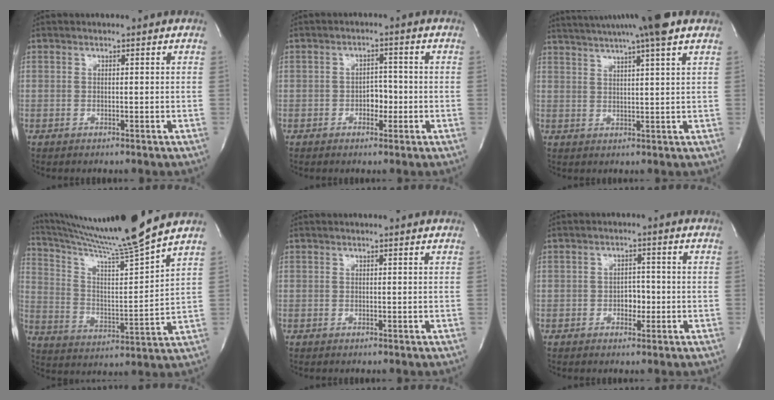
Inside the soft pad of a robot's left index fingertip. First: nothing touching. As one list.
[{"total": 2.9, "force": [-1.0, 1.8, 2.1], "torque": [-0.025, 0.008, -0.014]}, {"total": 13.6, "force": [11.2, -1.1, 7.7], "torque": [-0.140, 0.018, 0.153]}, {"total": 16.1, "force": [14.4, -3.3, 6.3], "torque": [-0.122, -0.040, 0.240]}, {"total": 0.7, "force": [0.7, 0.0, 0.2], "torque": [-0.008, 0.004, 0.010]}, {"total": 2.7, "force": [-0.8, 1.7, 1.9], "torque": [-0.023, 0.007, -0.010]}]